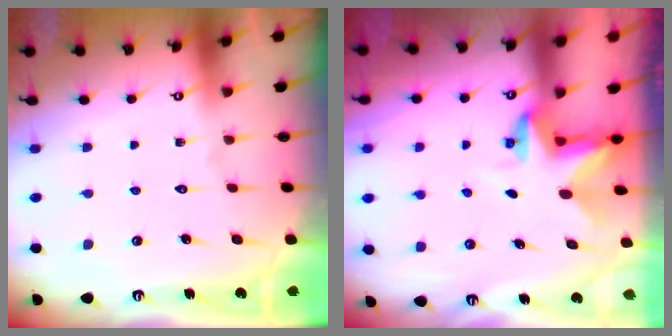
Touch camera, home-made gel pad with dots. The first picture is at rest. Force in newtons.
{"total": 2.8, "press": 2.8, "slide": 0.2}